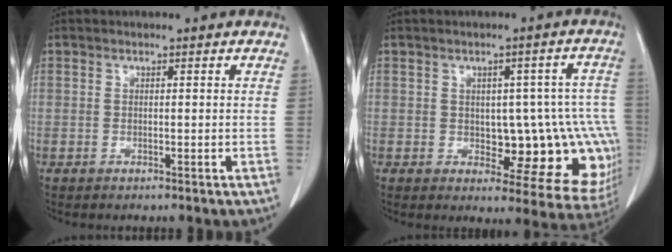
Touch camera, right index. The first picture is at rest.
{"total": 14.2, "force": [-2.4, 6.4, 12.5], "torque": [-0.094, 0.027, -0.008]}